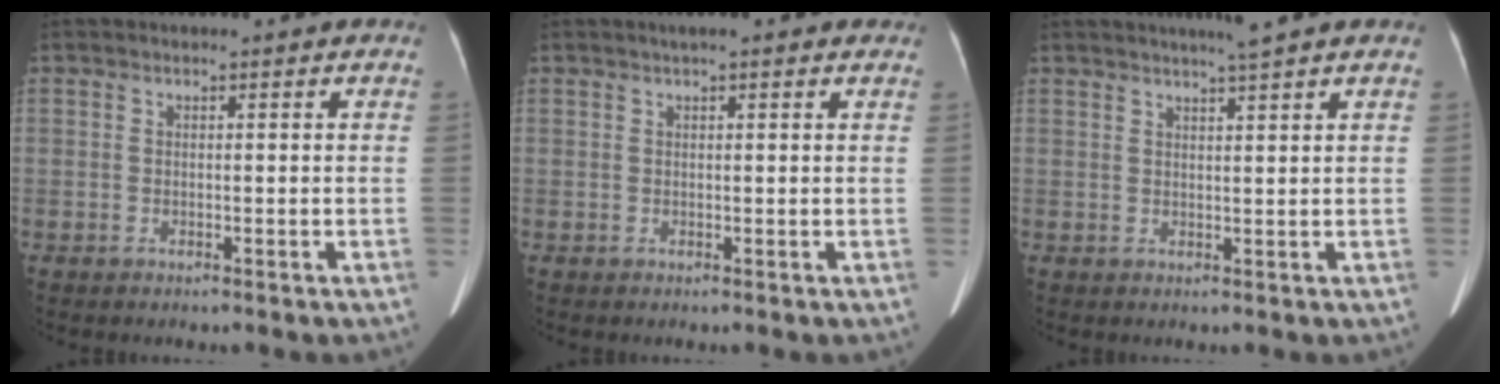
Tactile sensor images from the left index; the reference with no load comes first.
{"total": 3.2, "force": [2.2, 0.7, 2.2], "torque": [-0.027, 0.023, 0.028]}
{"total": 3.8, "force": [3.1, -0.8, 2.1], "torque": [-0.032, 0.005, 0.048]}